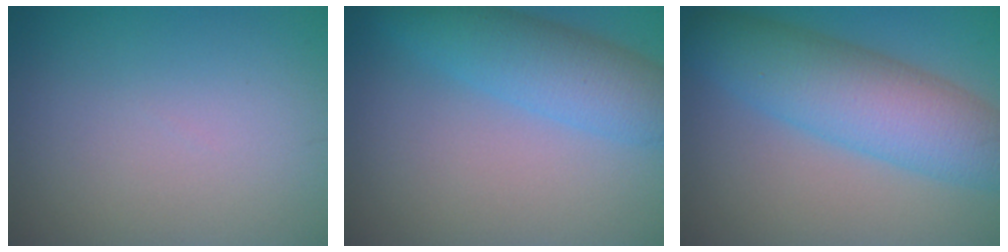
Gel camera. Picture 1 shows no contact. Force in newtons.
{"total": 5.6, "press": 5.6, "slide": 0.2}
{"total": 8.2, "press": 8.2, "slide": 0.1}